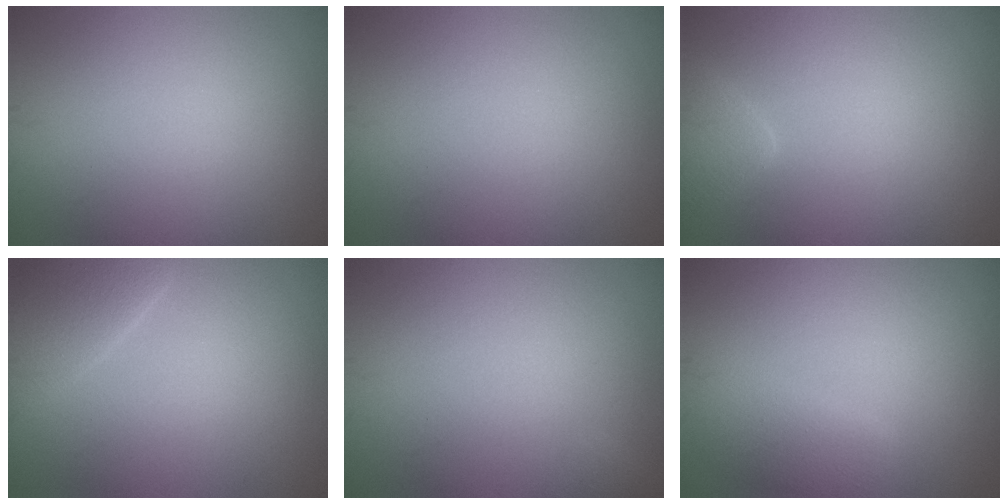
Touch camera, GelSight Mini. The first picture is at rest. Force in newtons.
{"total": 0.0}
{"total": 2.5, "press": 2.4, "slide": 0.2}
{"total": 2.5, "press": 2.5, "slide": 0.2}
{"total": 0.8, "press": 0.8, "slide": 0.1}
{"total": 2.7, "press": 2.7, "slide": 0.1}